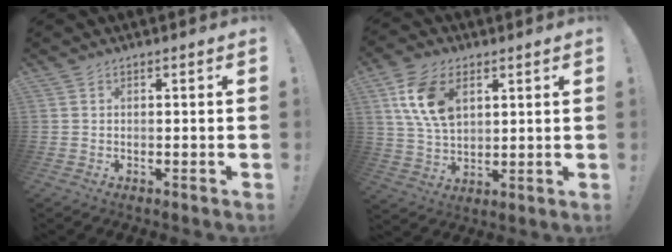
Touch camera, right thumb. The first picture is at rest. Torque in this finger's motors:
{"motor_torque": [0.95, 2.14, 1.16, -0.23, 0.09]}